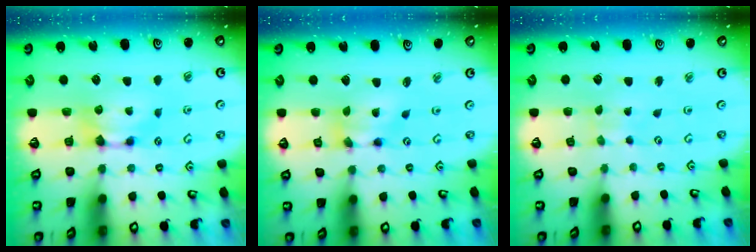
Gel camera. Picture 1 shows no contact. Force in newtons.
{"total": 3.7, "press": 3.3, "slide": 1.6}
{"total": 5.0, "press": 5.0, "slide": 0.2}